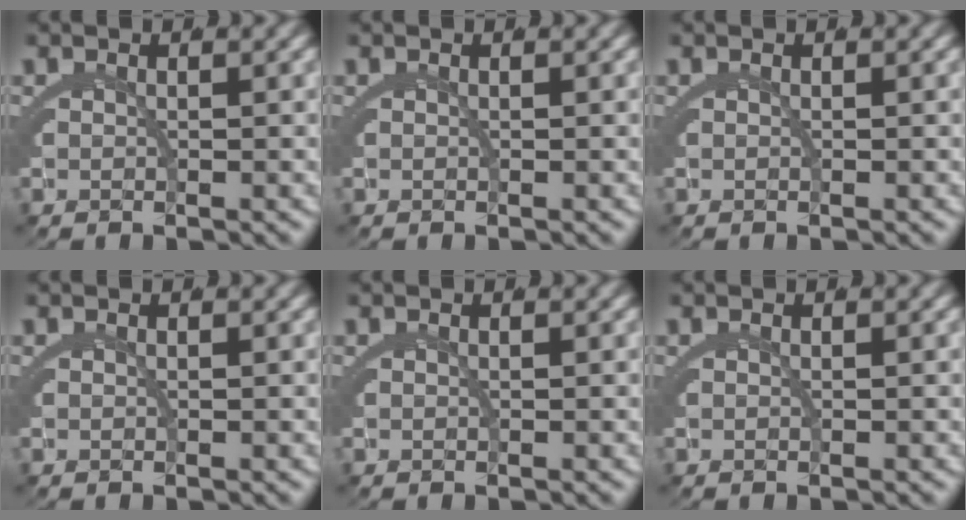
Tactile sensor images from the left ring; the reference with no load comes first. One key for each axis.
{"total": 0.0}
{"total": 0.0}
{"total": 0.0}
{"total": 0.0}
{"total": 0.0}